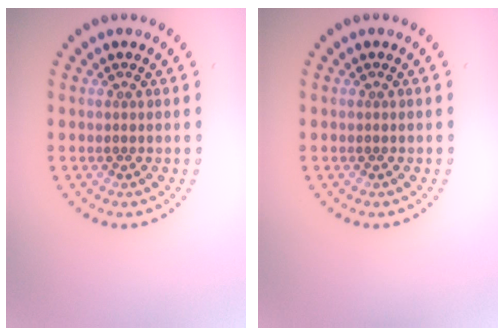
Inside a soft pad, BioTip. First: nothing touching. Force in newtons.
{"total": 0.0}